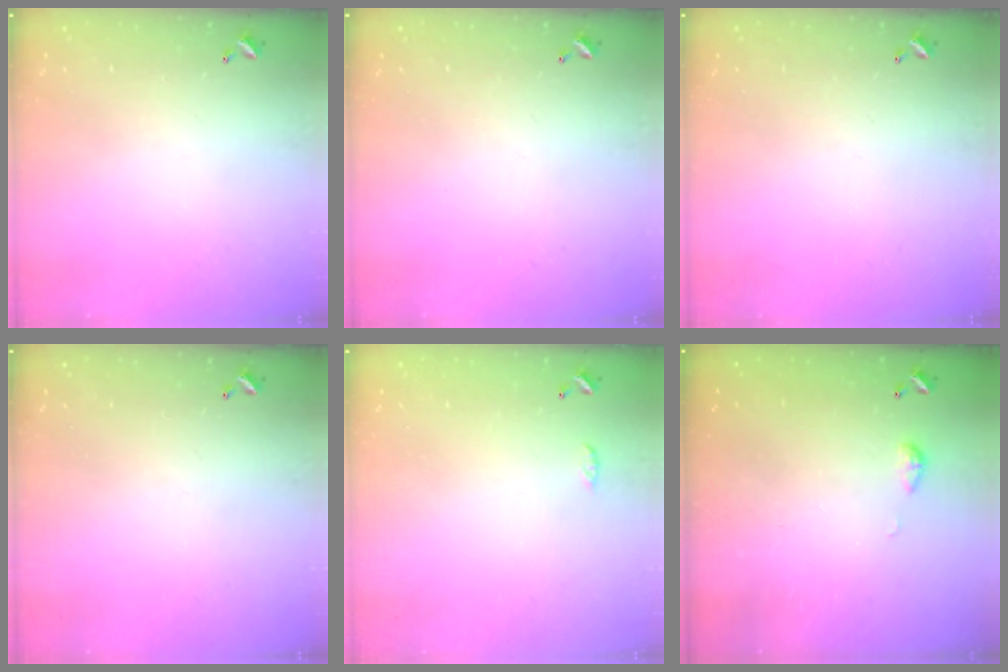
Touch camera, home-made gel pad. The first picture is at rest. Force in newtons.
{"total": 0.0}
{"total": 0.0}
{"total": 0.0}
{"total": 3.0, "press": 3.0, "slide": 0.5}
{"total": 3.3, "press": 3.2, "slide": 0.5}